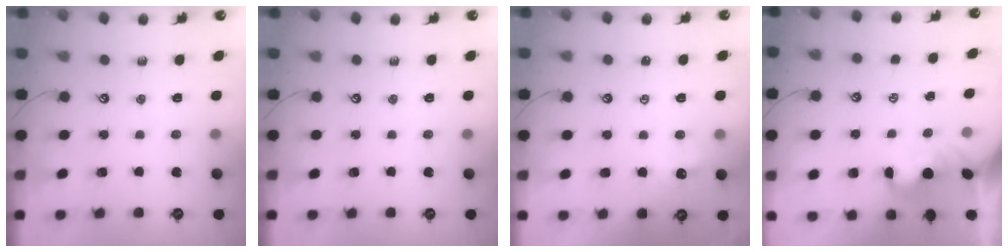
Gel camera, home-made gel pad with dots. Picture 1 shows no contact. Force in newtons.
{"total": 0.0}
{"total": 0.0}
{"total": 1.2, "press": 1.1, "slide": 0.2}